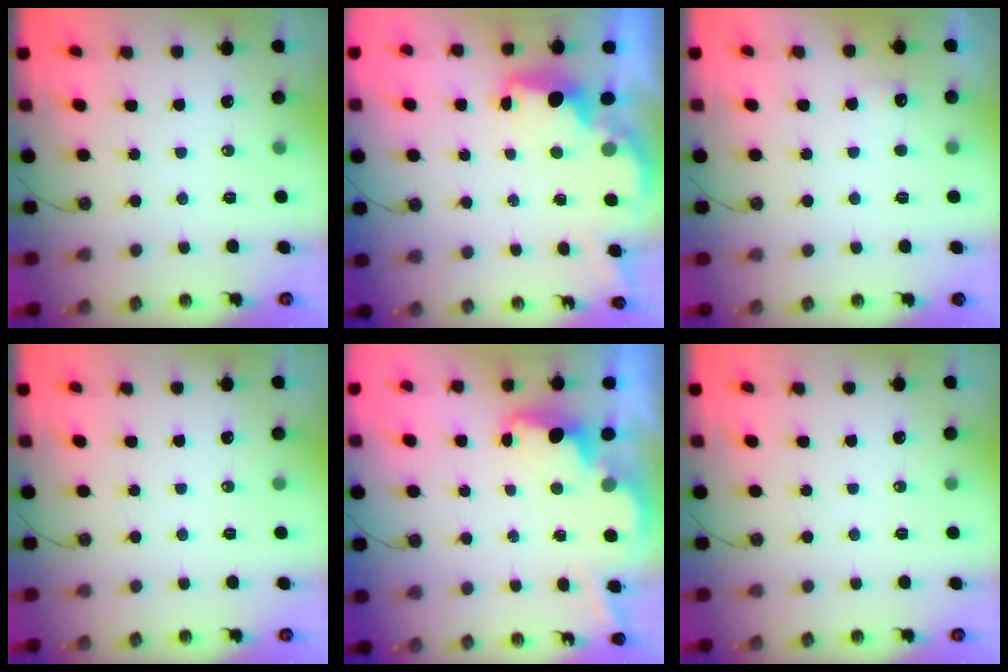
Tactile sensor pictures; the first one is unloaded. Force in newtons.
{"total": 2.7, "press": 2.7, "slide": 0.6}
{"total": 4.9, "press": 4.8, "slide": 1.2}
{"total": 0.0}
{"total": 3.6, "press": 3.5, "slide": 0.7}
{"total": 0.0}